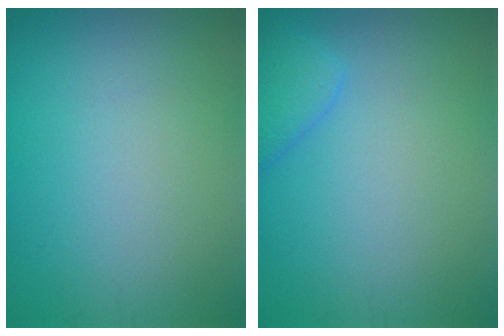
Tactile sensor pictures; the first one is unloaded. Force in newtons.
{"total": 2.5, "press": 2.5, "slide": 0.2}